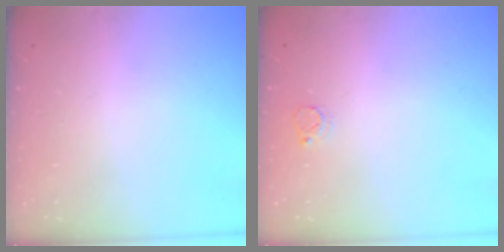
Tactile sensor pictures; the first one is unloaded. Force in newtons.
{"total": 3.4, "press": 3.3, "slide": 0.3}